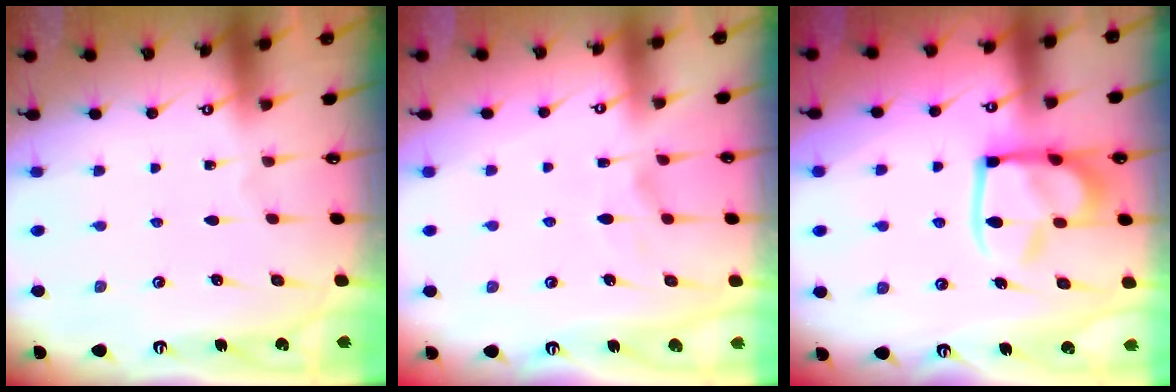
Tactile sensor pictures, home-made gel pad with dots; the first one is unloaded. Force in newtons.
{"total": 2.3, "press": 2.0, "slide": 1.2}
{"total": 14.9, "press": 14.8, "slide": 1.8}